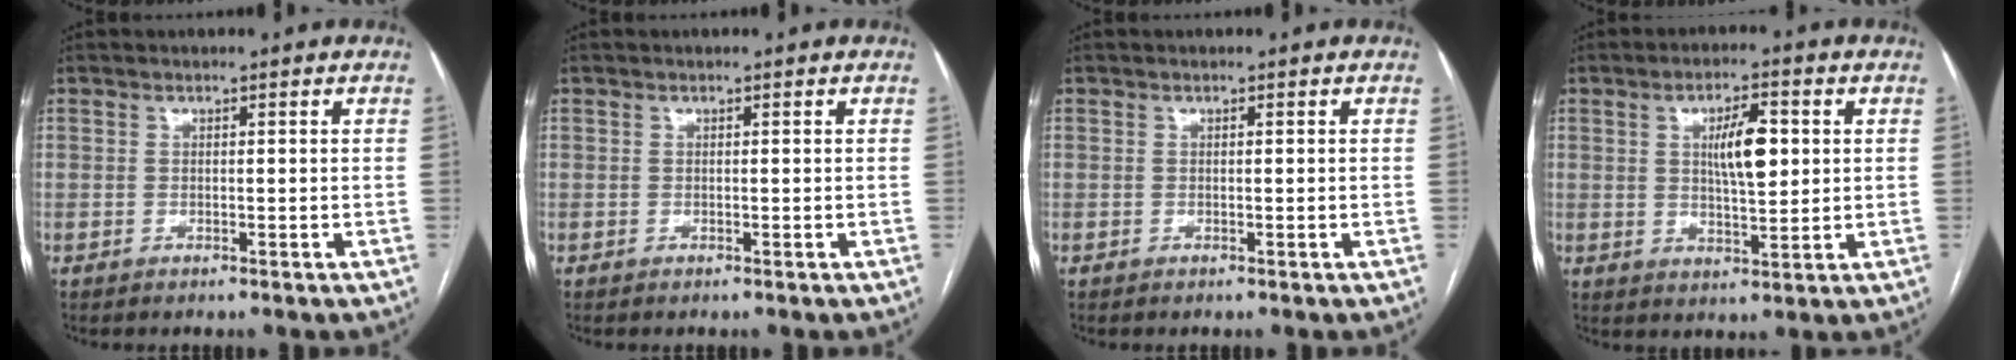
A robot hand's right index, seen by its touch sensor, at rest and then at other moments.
{"total": 0.0}
{"total": 0.0}
{"total": 7.2, "force": [1.5, 2.0, 6.7], "torque": [-0.115, 0.006, 0.029]}